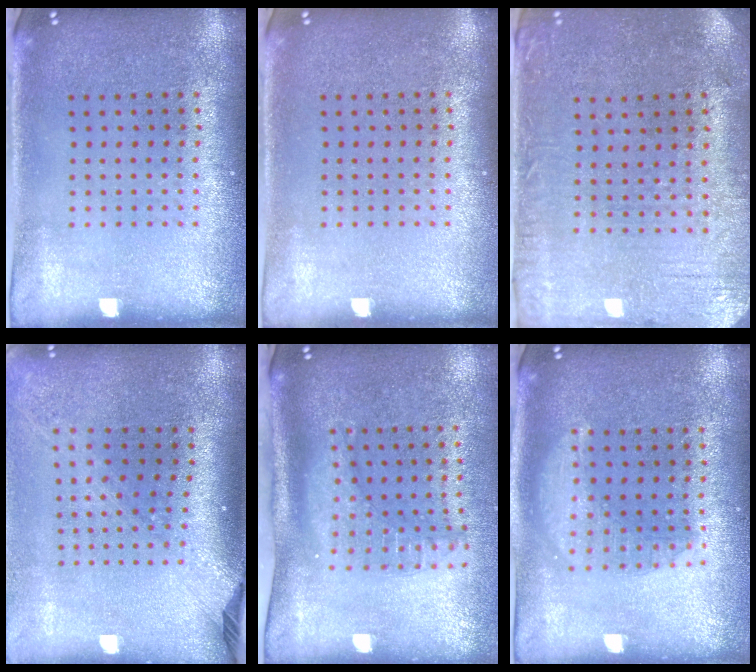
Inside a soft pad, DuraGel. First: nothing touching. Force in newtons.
{"total": 0.0}
{"total": 0.6, "press": 0.3, "slide": 0.5}
{"total": 2.3, "press": 1.7, "slide": 1.6}
{"total": 2.1, "press": 1.5, "slide": 1.4}
{"total": 1.4, "press": 1.4, "slide": 0.1}